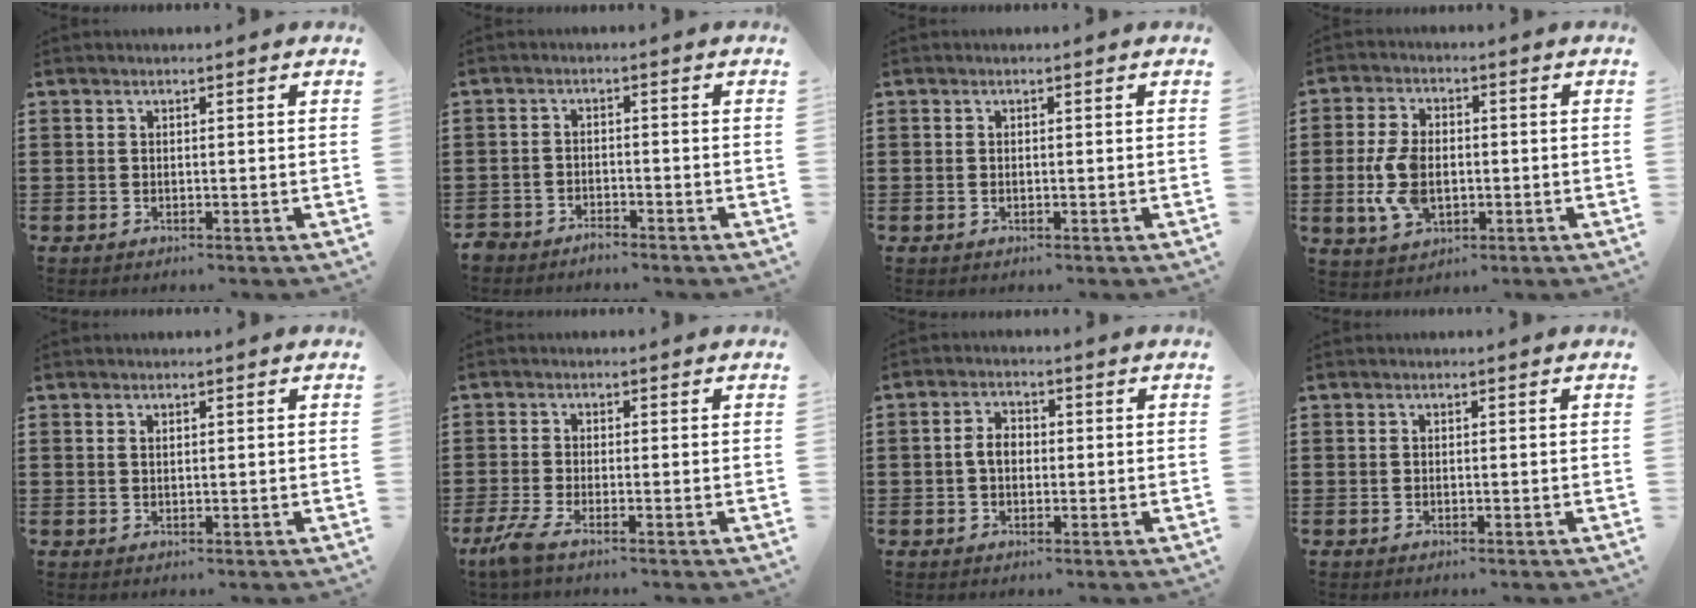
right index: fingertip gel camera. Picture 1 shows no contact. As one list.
[{"total": 2.4, "force": [-2.4, 0.3, 0.0], "torque": [-0.007, 0.002, -0.052]}, {"total": 0.0}, {"total": 7.9, "force": [-1.0, 4.9, 6.1], "torque": [-0.151, 0.000, -0.024]}, {"total": 0.5, "force": [0.4, 0.0, 0.3], "torque": [-0.006, 0.002, 0.008]}, {"total": 2.9, "force": [-1.9, 0.0, 2.2], "torque": [-0.059, -0.016, -0.040]}, {"total": 2.9, "force": [-0.2, 1.7, 2.3], "torque": [-0.052, 0.003, -0.006]}, {"total": 0.0}]